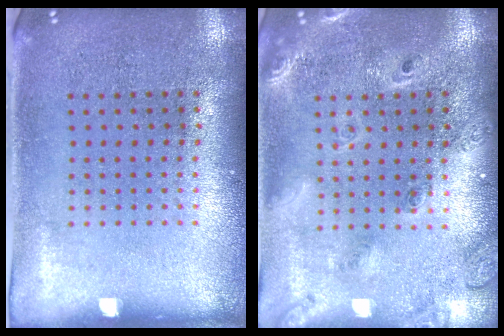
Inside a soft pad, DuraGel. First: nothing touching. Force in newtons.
{"total": 2.0, "press": 1.7, "slide": 1.0}